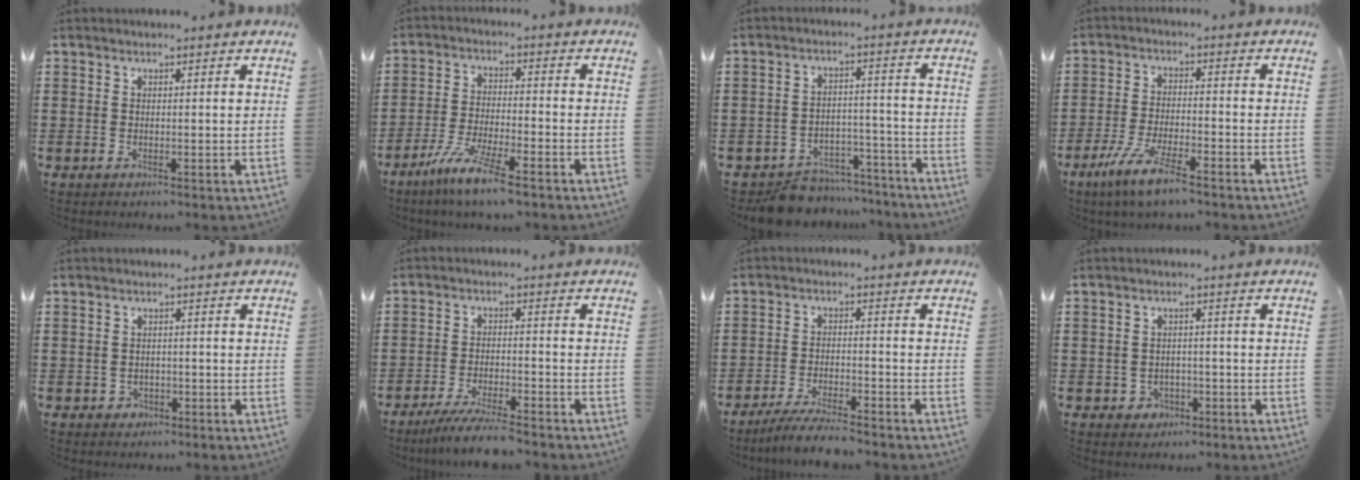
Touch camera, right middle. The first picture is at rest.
{"total": 7.5, "force": [-5.8, 0.2, 4.7], "torque": [-0.099, -0.013, -0.109]}
{"total": 7.1, "force": [-6.9, 1.6, 0.7], "torque": [-0.011, 0.021, -0.134]}
{"total": 6.7, "force": [-4.9, 0.5, 4.6], "torque": [-0.107, -0.016, -0.094]}
{"total": 1.3, "force": [-0.9, 0.9, 0.2], "torque": [-0.011, -0.001, -0.020]}
{"total": 5.6, "force": [-5.0, 0.0, 2.5], "torque": [-0.054, -0.015, -0.094]}
{"total": 5.0, "force": [-4.6, 0.0, 1.8], "torque": [-0.038, -0.007, -0.089]}
{"total": 1.9, "force": [-1.3, 1.4, 0.4], "torque": [-0.015, -0.002, -0.029]}